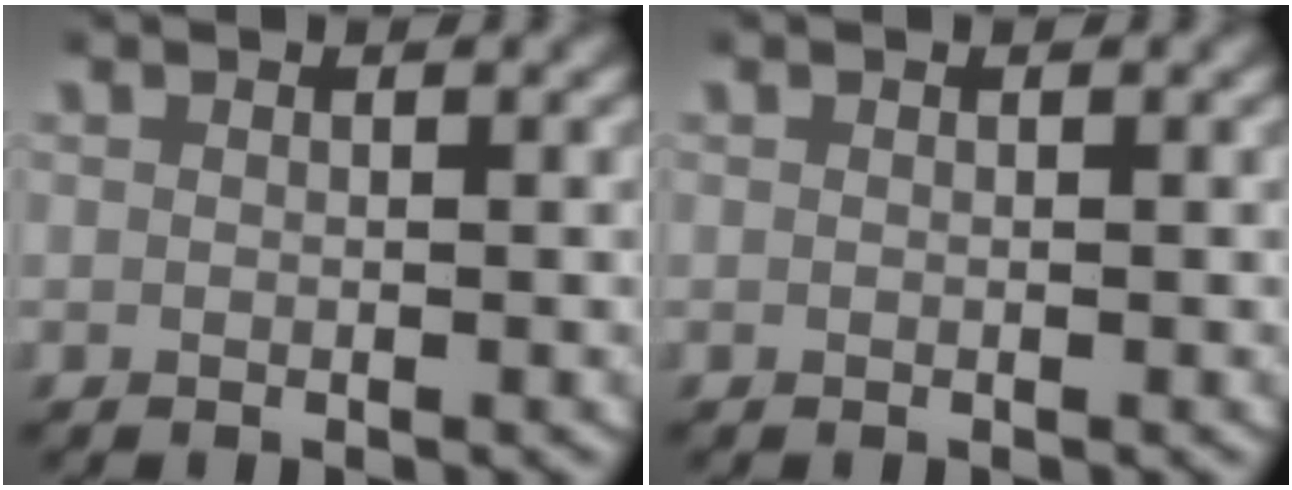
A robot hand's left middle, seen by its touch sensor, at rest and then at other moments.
{"total": 0.0}